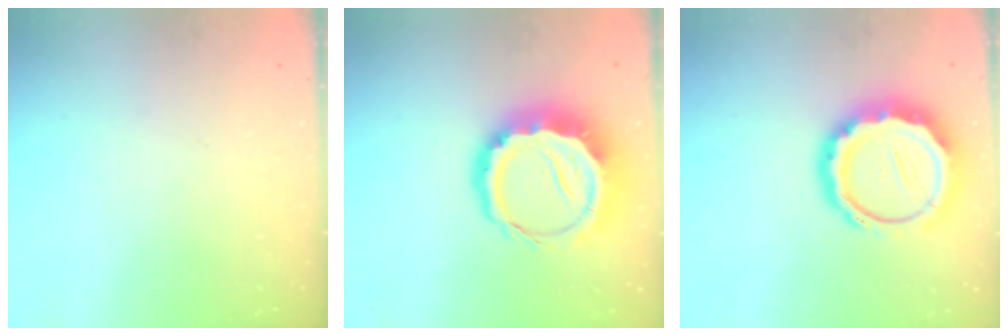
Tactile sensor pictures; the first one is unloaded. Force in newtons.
{"total": 14.7, "press": 14.4, "slide": 3.2}
{"total": 15.2, "press": 14.8, "slide": 3.4}